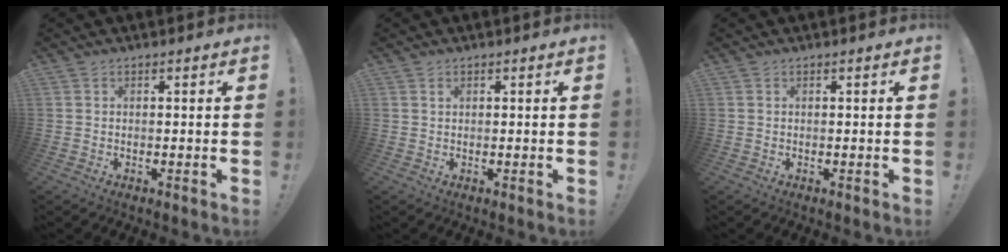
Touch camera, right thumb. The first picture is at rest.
{"total": 0.7, "force": [0.5, 0.4, 0.3], "torque": [0.002, -0.002, 0.008]}
{"total": 0.0}